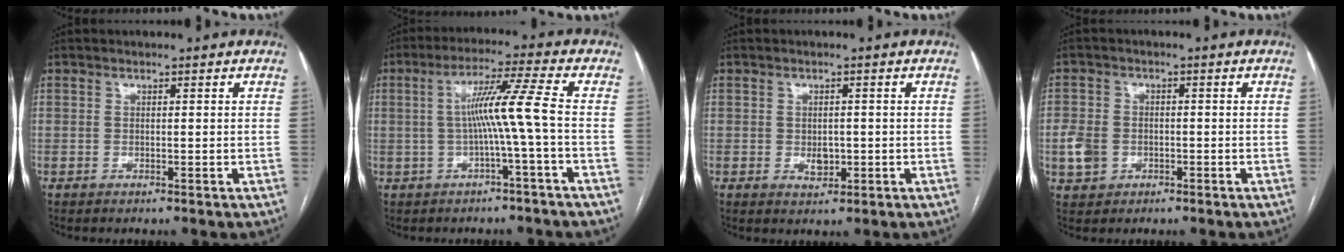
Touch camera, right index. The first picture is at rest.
{"total": 7.9, "force": [-1.0, -1.7, 7.6], "torque": [-0.139, 0.017, -0.014]}
{"total": 3.1, "force": [-0.8, 2.2, 2.0], "torque": [-0.028, 0.004, -0.003]}
{"total": 7.2, "force": [-2.2, 6.2, 3.0], "torque": [-0.088, 0.013, -0.025]}